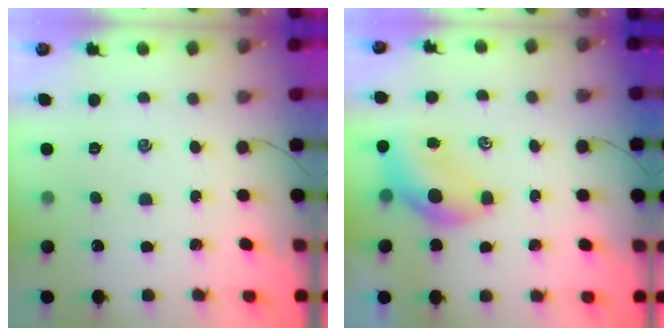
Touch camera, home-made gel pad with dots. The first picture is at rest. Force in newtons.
{"total": 6.5, "press": 6.5, "slide": 0.9}